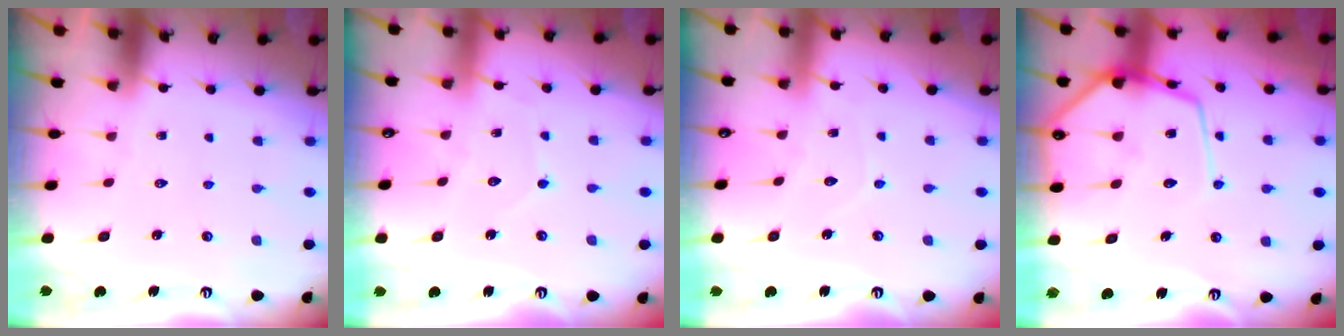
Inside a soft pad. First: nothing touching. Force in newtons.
{"total": 4.9, "press": 4.9, "slide": 0.6}
{"total": 4.6, "press": 4.6, "slide": 0.2}
{"total": 14.1, "press": 14.1, "slide": 1.2}